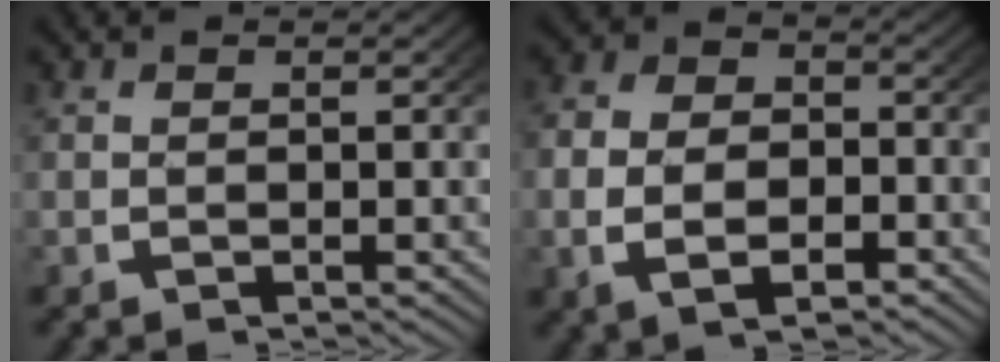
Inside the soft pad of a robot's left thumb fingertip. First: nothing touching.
{"total": 5.4, "force": [-1.6, 3.5, 3.7], "torque": [-0.061, -0.011, -0.023]}